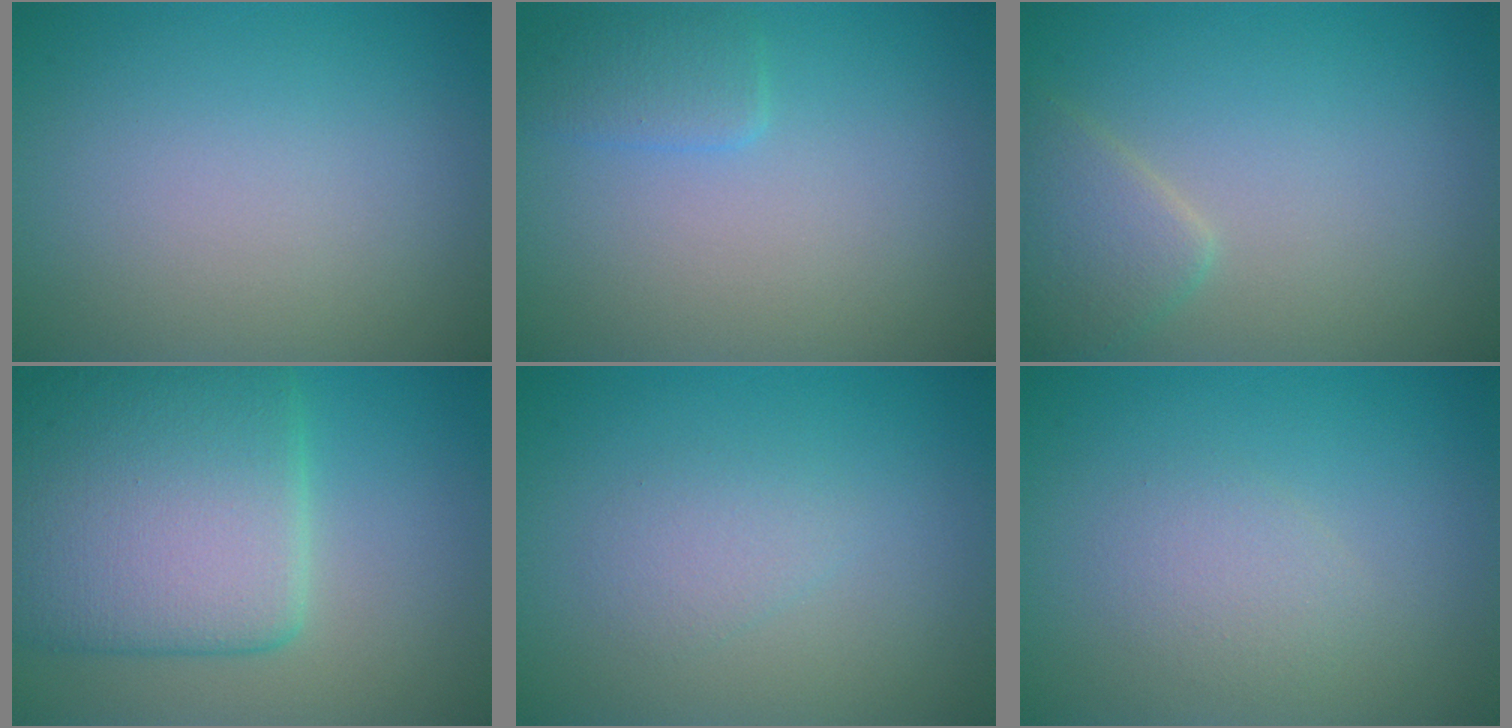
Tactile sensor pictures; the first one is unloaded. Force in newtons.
{"total": 1.7, "press": 1.7, "slide": 0.3}
{"total": 2.7, "press": 2.7, "slide": 0.1}
{"total": 10.1, "press": 10.1, "slide": 0.6}
{"total": 1.4, "press": 1.4, "slide": 0.0}
{"total": 1.6, "press": 1.6, "slide": 0.1}